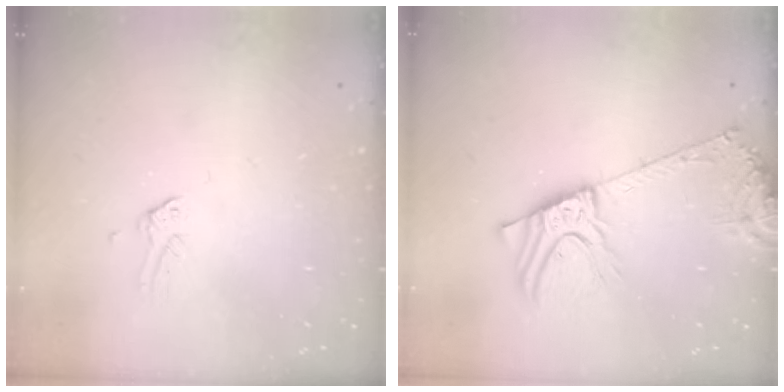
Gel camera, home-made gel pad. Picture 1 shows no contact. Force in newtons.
{"total": 13.9, "press": 13.4, "slide": 3.6}